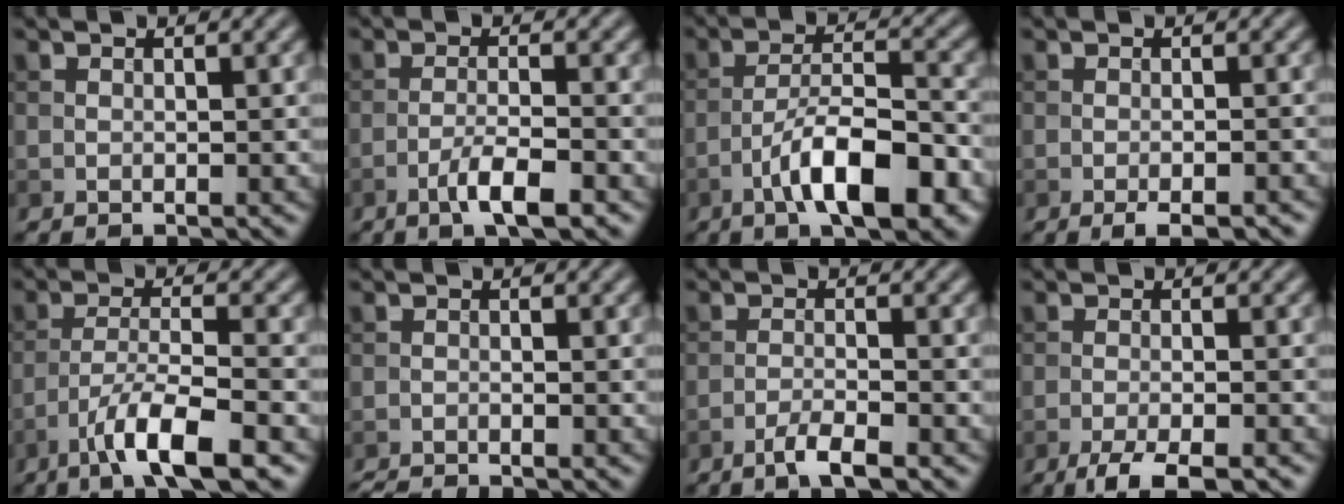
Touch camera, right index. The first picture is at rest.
{"total": 3.7, "force": [-2.2, 0.6, 2.9], "torque": [-0.056, 0.005, -0.045]}
{"total": 8.6, "force": [-4.4, 2.5, 6.9], "torque": [-0.113, 0.013, -0.074]}
{"total": 2.8, "force": [-1.8, 0.5, 2.1], "torque": [-0.032, 0.000, -0.027]}
{"total": 6.6, "force": [-4.1, 1.2, 5.0], "torque": [-0.085, 0.002, -0.076]}
{"total": 1.8, "force": [-1.7, 0.1, 0.6], "torque": [-0.011, -0.005, -0.035]}
{"total": 2.7, "force": [-1.8, 0.4, 2.0], "torque": [-0.038, 0.004, -0.039]}
{"total": 3.8, "force": [-2.7, 0.7, 2.6], "torque": [-0.045, -0.002, -0.052]}